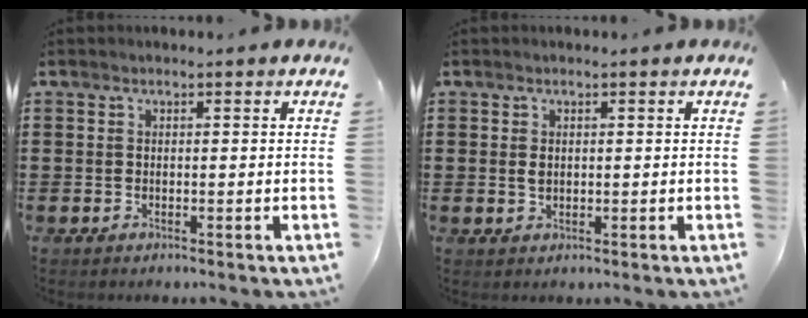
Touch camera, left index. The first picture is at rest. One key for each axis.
{"total": 1.2, "fx": 0.2, "fy": 0.8, "fz": 0.9, "tx": -0.020, "ty": 0.005, "tz": 0.002}